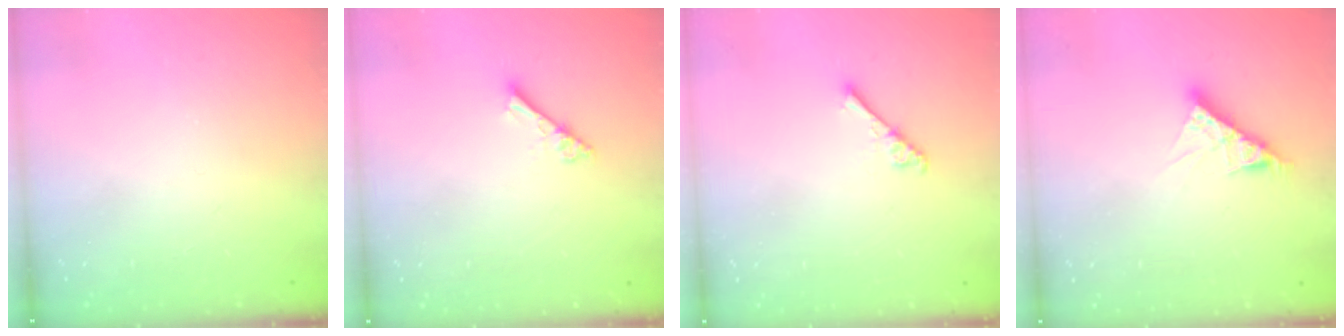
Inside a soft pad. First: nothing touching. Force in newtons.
{"total": 2.8, "press": 2.8, "slide": 0.3}
{"total": 4.0, "press": 4.0, "slide": 0.5}
{"total": 6.9, "press": 6.9, "slide": 0.6}